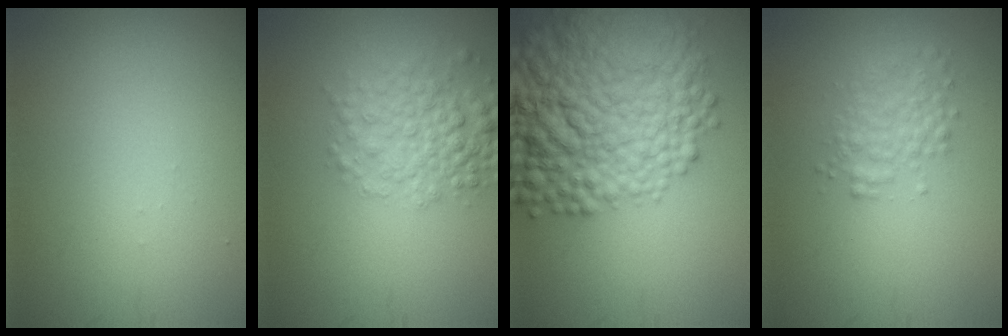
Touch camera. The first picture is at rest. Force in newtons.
{"total": 4.2, "press": 4.2, "slide": 0.1}
{"total": 12.8, "press": 12.8, "slide": 0.4}
{"total": 2.6, "press": 2.6, "slide": 0.1}